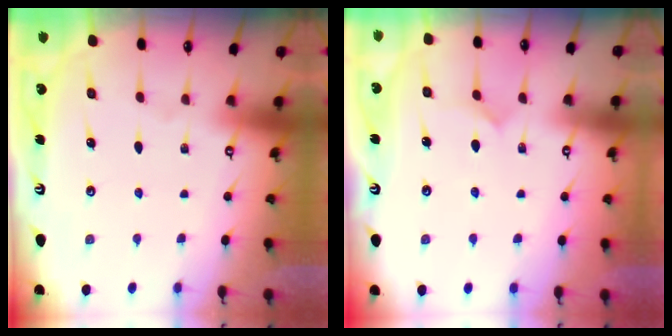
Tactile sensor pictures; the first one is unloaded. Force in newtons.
{"total": 2.8, "press": 2.8, "slide": 0.3}